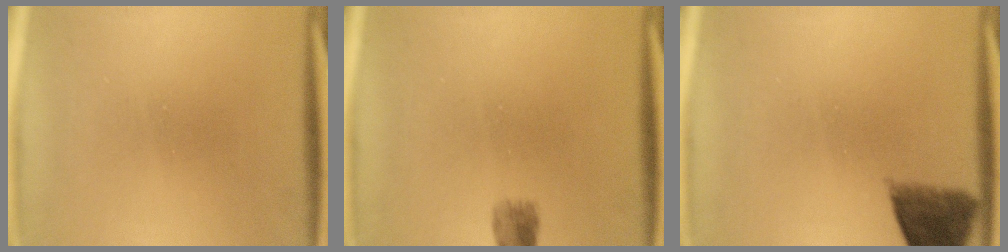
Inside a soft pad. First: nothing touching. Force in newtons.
{"total": 1.3}
{"total": 5.5}